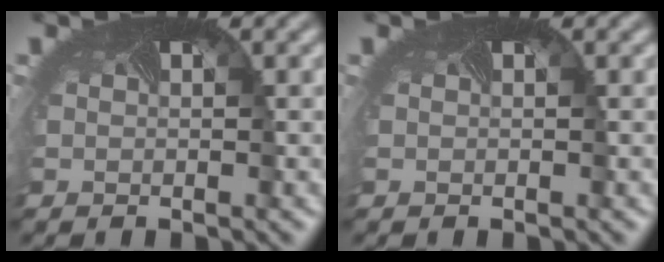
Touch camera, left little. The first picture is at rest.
{"total": 0.0}